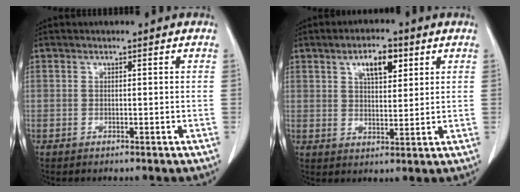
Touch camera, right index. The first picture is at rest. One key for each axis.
{"total": 7.0, "fx": 3.2, "fy": 3.1, "fz": 5.3, "tx": -0.092, "ty": 0.007, "tz": 0.057}